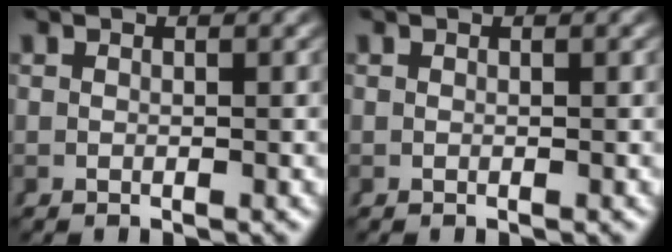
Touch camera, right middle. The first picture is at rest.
{"total": 0.0}